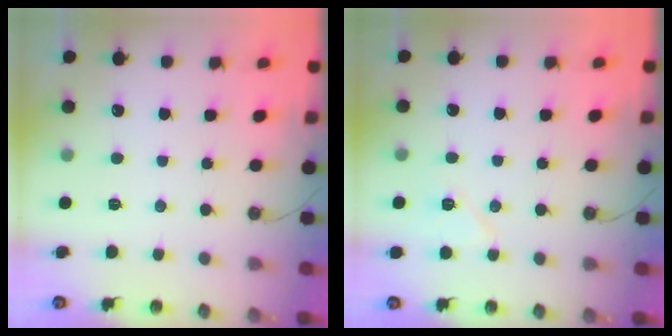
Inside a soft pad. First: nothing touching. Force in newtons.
{"total": 6.4, "press": 6.4, "slide": 0.5}